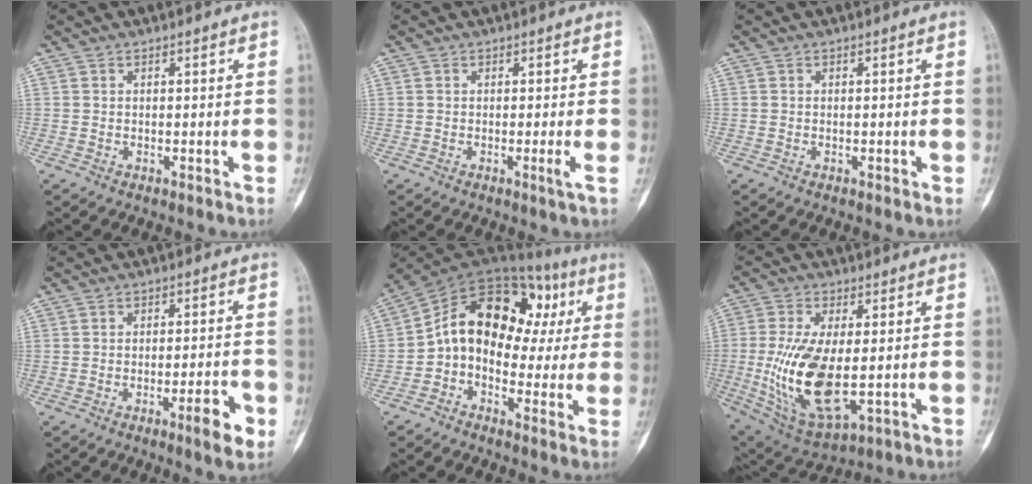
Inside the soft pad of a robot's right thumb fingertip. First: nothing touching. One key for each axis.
{"total": 1.2, "fx": -0.2, "fy": -0.3, "fz": 1.2, "tx": -0.016, "ty": -0.004, "tz": -0.006}
{"total": 0.0}
{"total": 6.3, "fx": -2.8, "fy": 1.4, "fz": 5.4, "tx": -0.067, "ty": 0.011, "tz": -0.039}
{"total": 19.2, "fx": 2.5, "fy": 13.4, "fz": 13.5, "tx": -0.164, "ty": 0.059, "tz": 0.033}
{"total": 16.6, "fx": -1.1, "fy": 7.8, "fz": 14.5, "tx": -0.286, "ty": -0.014, "tz": -0.001}